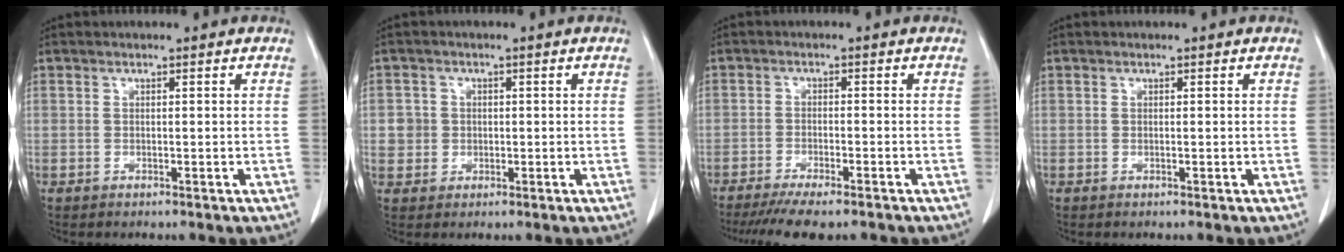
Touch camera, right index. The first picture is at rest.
{"total": 2.9, "force": [0.1, 2.9, 0.3], "torque": [0.004, 0.006, 0.005]}
{"total": 8.9, "force": [-7.5, 1.1, 4.8], "torque": [-0.068, -0.017, -0.115]}
{"total": 0.0}